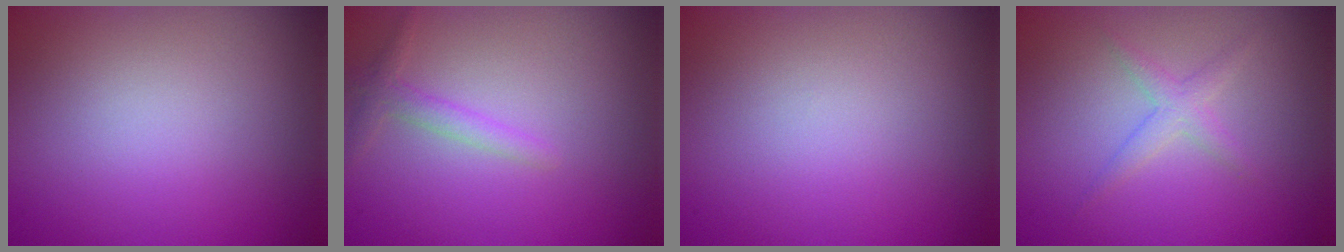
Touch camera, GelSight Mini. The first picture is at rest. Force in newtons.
{"total": 1.5, "press": 1.5, "slide": 0.1}
{"total": 0.0}
{"total": 1.6, "press": 1.6, "slide": 0.1}